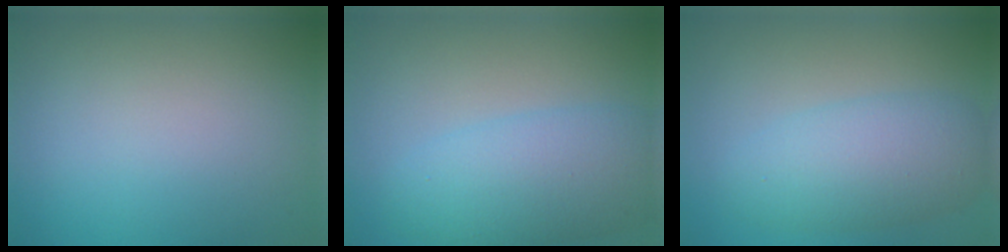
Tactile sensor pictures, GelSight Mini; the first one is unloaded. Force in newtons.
{"total": 5.8, "press": 5.8, "slide": 0.2}
{"total": 5.2, "press": 5.2, "slide": 0.1}